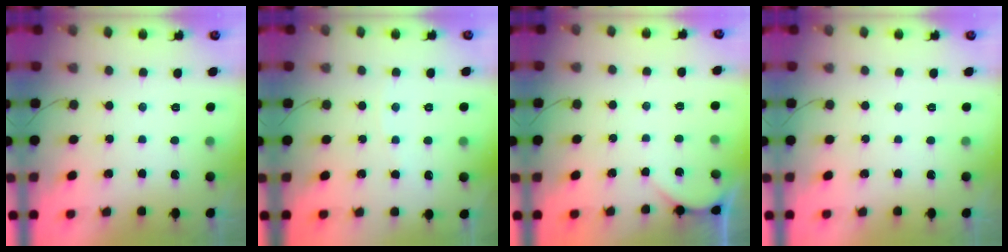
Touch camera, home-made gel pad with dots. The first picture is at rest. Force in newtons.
{"total": 1.5, "press": 1.4, "slide": 0.3}
{"total": 2.4, "press": 2.4, "slide": 0.3}
{"total": 0.0}